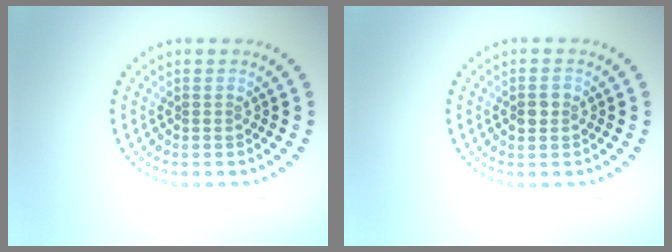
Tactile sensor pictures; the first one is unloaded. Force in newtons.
{"total": 1.9, "press": 1.9, "slide": 0.1}